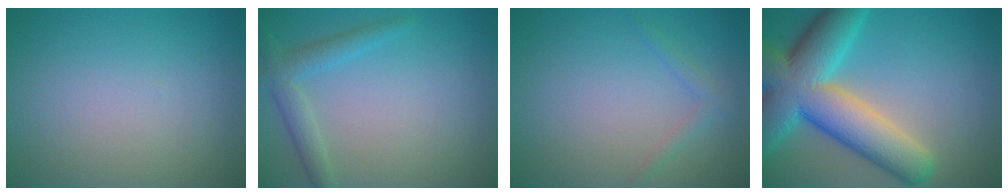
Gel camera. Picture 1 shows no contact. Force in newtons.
{"total": 2.7, "press": 2.7, "slide": 0.1}
{"total": 1.2, "press": 1.2, "slide": 0.1}
{"total": 11.9, "press": 11.9, "slide": 0.8}